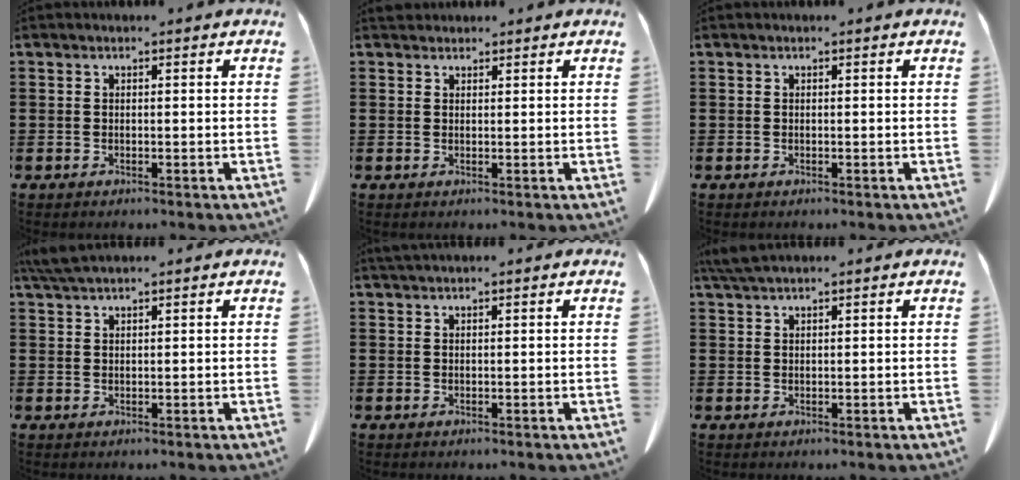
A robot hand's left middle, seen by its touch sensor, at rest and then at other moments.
{"total": 1.2, "force": [1.1, 0.5, 0.1], "torque": [-0.005, 0.004, 0.022]}
{"total": 0.0}
{"total": 2.9, "force": [2.3, 0.3, 1.8], "torque": [-0.041, 0.002, 0.044]}
{"total": 0.9, "force": [0.8, 0.0, 0.4], "torque": [-0.010, 0.000, 0.016]}
{"total": 2.6, "force": [2.0, 0.3, 1.7], "torque": [-0.038, 0.001, 0.039]}